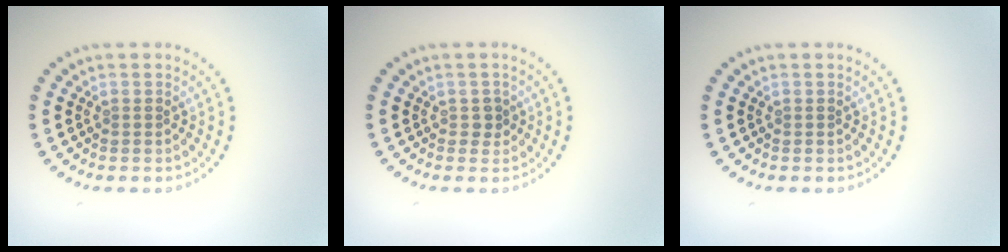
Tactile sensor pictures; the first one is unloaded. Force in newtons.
{"total": 0.9, "press": 0.8, "slide": 0.4}
{"total": 0.0}